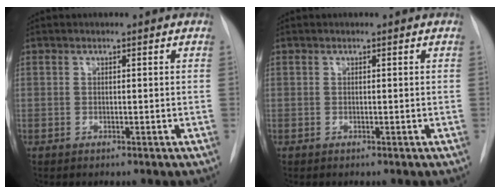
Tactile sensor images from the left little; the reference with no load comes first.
{"total": 0.0}